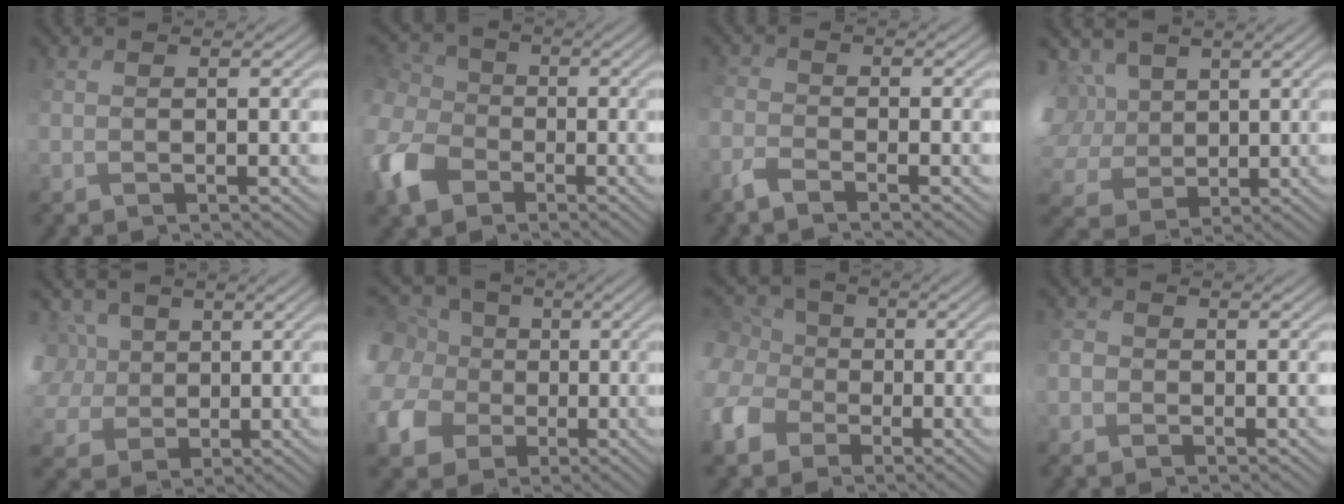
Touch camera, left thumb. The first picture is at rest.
{"total": 8.8, "force": [-2.6, 6.8, 4.9], "torque": [-0.156, -0.009, -0.061]}
{"total": 2.4, "force": [-1.8, 0.2, 1.6], "torque": [-0.043, 0.002, -0.048]}
{"total": 9.1, "force": [4.8, 6.5, 4.2], "torque": [-0.136, 0.019, 0.091]}
{"total": 9.6, "force": [3.9, 7.6, 4.4], "torque": [-0.134, 0.033, 0.053]}
{"total": 10.8, "force": [1.9, 9.4, 4.9], "torque": [-0.180, 0.022, 0.031]}
{"total": 7.6, "force": [-0.9, 6.6, 3.7], "torque": [-0.113, 0.007, -0.022]}
{"total": 1.4, "force": [-0.8, 1.1, 0.4], "torque": [-0.004, 0.005, -0.015]}